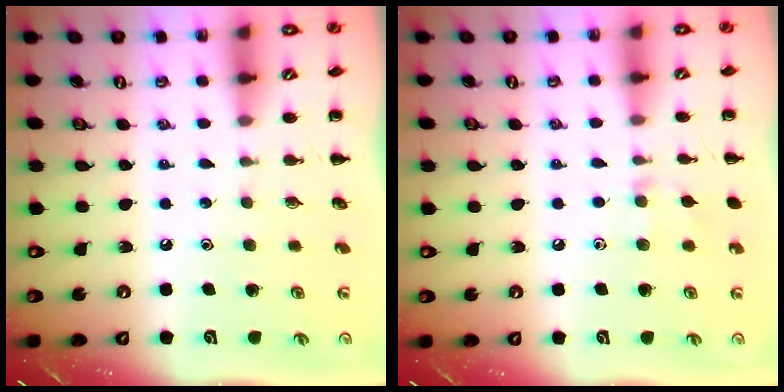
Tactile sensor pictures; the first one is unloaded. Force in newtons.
{"total": 6.6, "press": 6.3, "slide": 2.0}